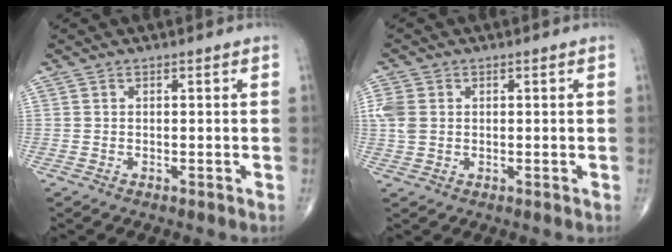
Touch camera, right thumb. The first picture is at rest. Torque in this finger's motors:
{"motor_torque": [0.60, 0.58, 0.37, 0.00, 0.02]}